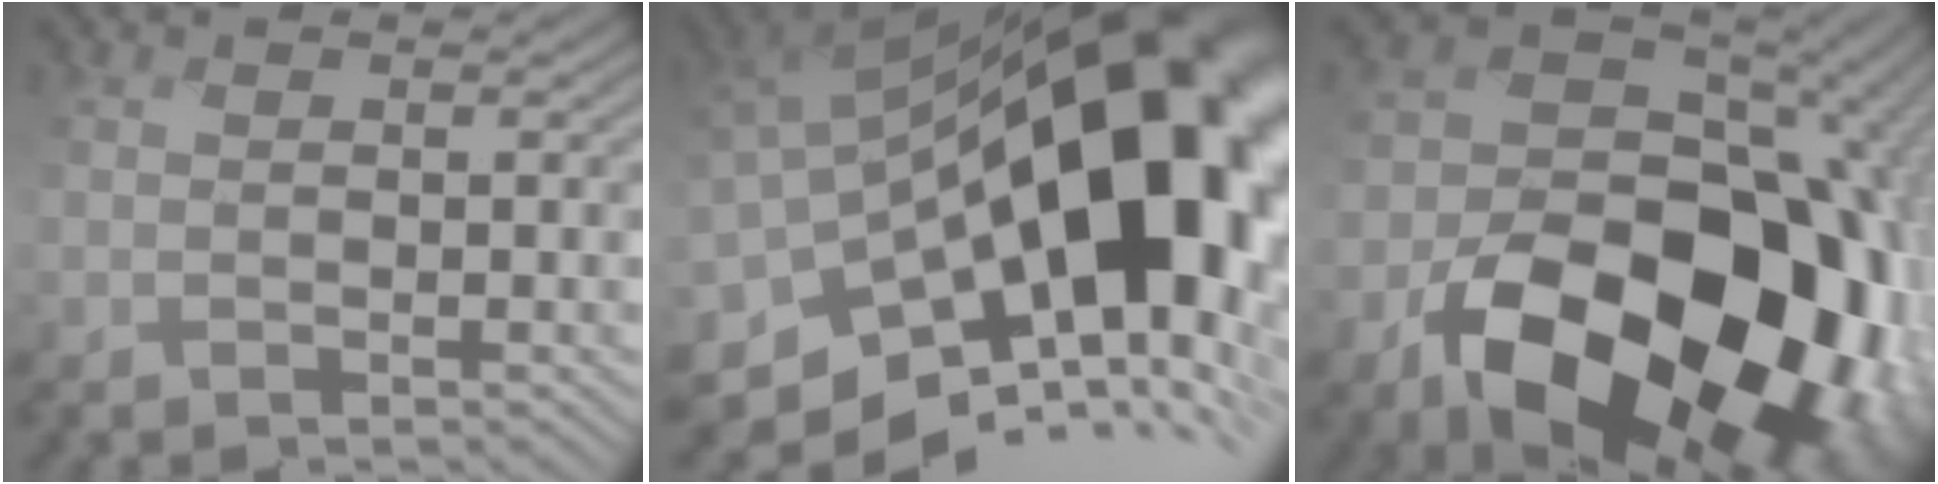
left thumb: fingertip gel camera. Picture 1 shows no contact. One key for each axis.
{"total": 21.5, "fx": -3.7, "fy": 12.1, "fz": 17.4, "tx": -0.283, "ty": -0.046, "tz": -0.042}
{"total": 22.5, "fx": -8.3, "fy": 16.0, "fz": 13.6, "tx": -0.236, "ty": -0.083, "tz": -0.091}